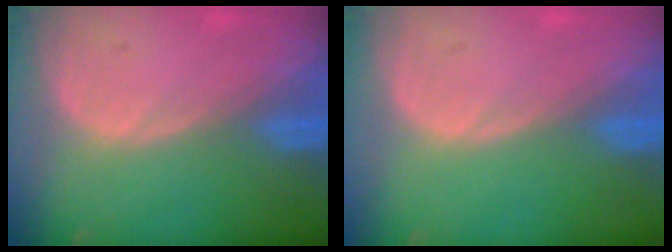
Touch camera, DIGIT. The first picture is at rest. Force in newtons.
{"total": 0.0}